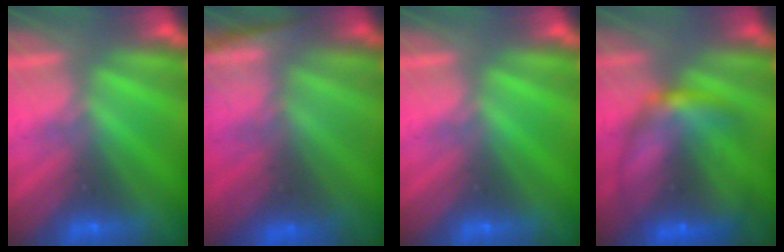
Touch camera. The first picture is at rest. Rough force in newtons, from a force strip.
{"total": 10.8}
{"total": 0.0}
{"total": 6.9}